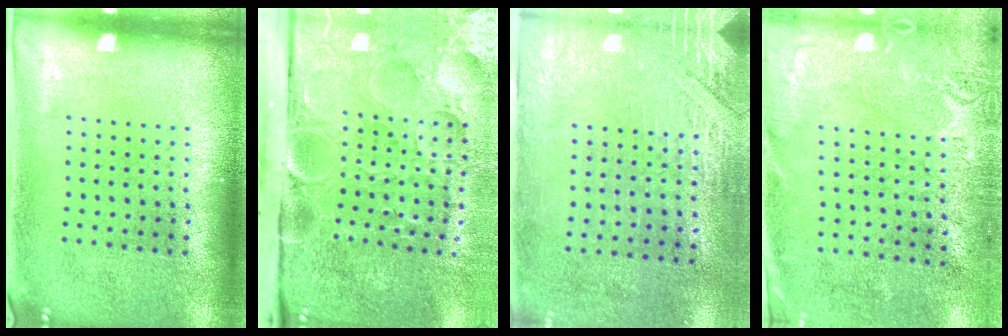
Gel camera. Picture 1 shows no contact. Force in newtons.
{"total": 5.4, "press": 4.1, "slide": 3.4}
{"total": 2.9, "press": 2.5, "slide": 1.5}
{"total": 2.7, "press": 2.4, "slide": 1.3}